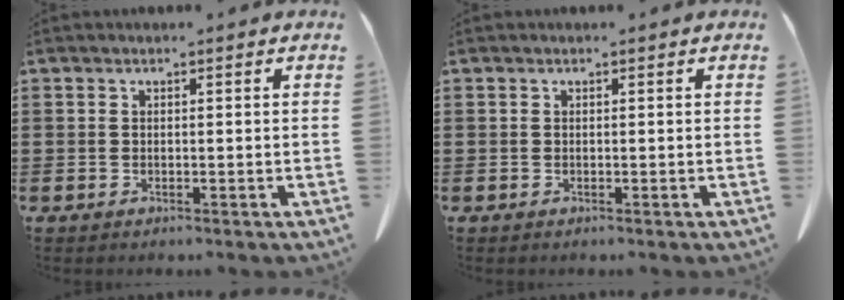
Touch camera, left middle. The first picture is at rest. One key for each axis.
{"total": 0.0}